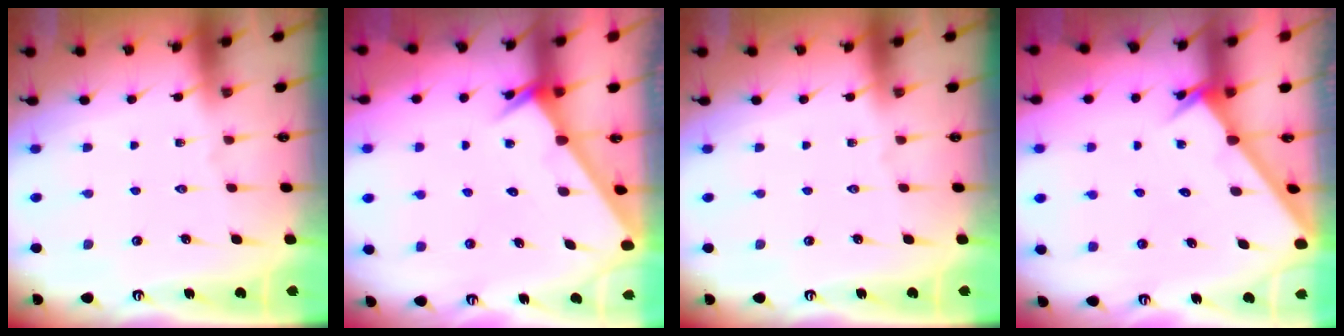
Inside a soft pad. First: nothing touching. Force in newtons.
{"total": 2.6, "press": 2.6, "slide": 0.0}
{"total": 0.0}
{"total": 1.8, "press": 1.8, "slide": 0.2}